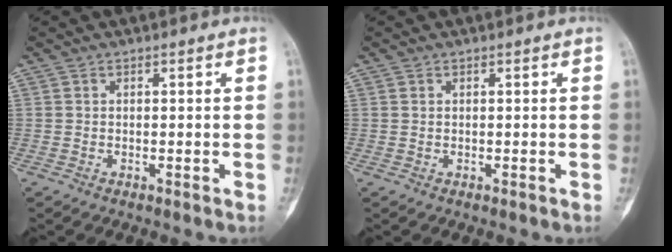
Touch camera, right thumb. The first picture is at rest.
{"total": 0.0}